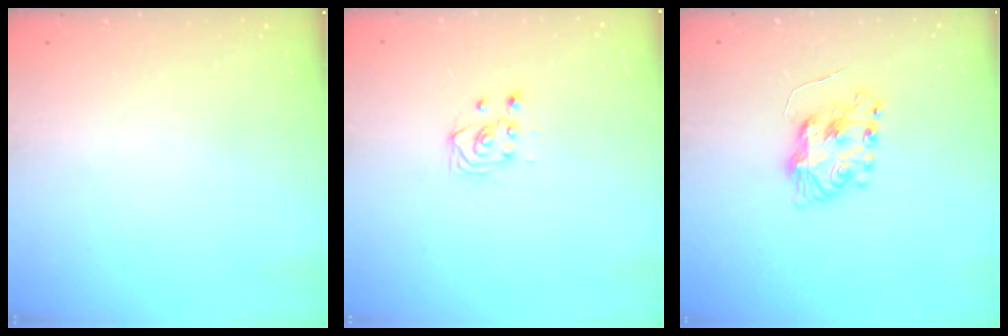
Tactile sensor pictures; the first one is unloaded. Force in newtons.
{"total": 3.2, "press": 3.1, "slide": 0.9}
{"total": 8.7, "press": 8.6, "slide": 0.6}